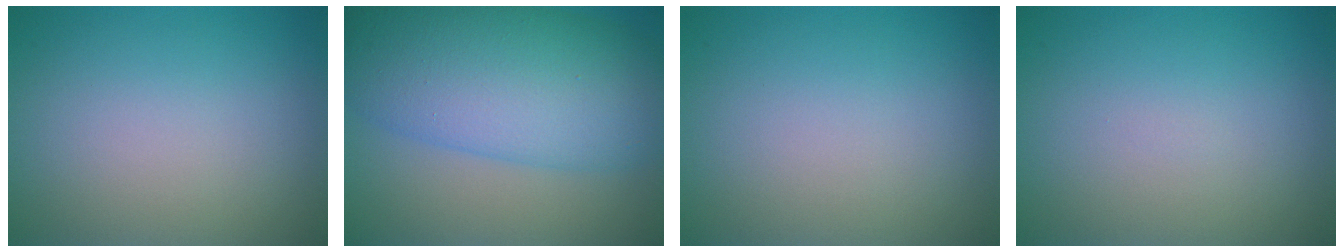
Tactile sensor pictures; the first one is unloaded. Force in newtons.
{"total": 11.4, "press": 11.4, "slide": 0.1}
{"total": 0.0}
{"total": 0.0}